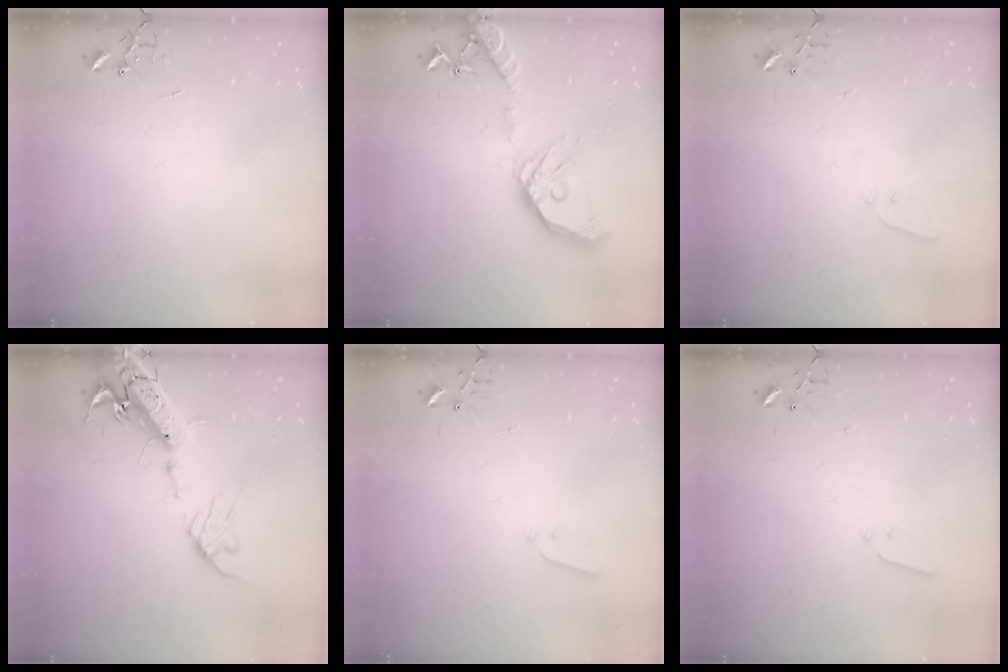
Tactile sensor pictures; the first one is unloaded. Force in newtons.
{"total": 17.9, "press": 17.7, "slide": 2.6}
{"total": 3.3, "press": 3.3, "slide": 0.4}
{"total": 18.1, "press": 17.7, "slide": 3.8}
{"total": 2.1, "press": 2.0, "slide": 0.4}
{"total": 3.2, "press": 3.1, "slide": 0.8}